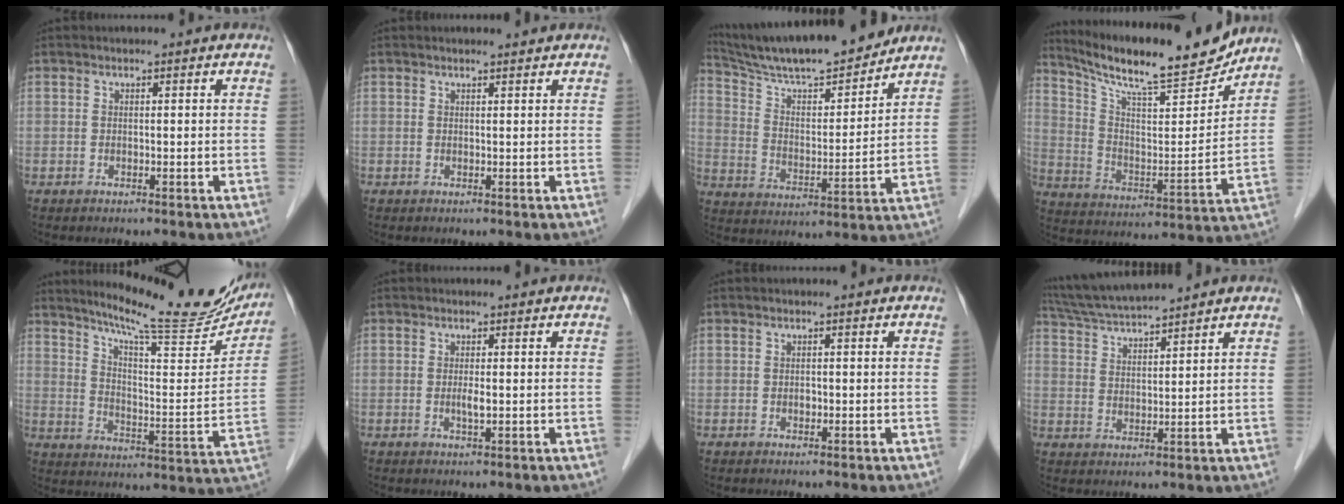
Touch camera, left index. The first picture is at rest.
{"total": 0.9, "force": [0.9, -0.1, 0.1], "torque": [-0.006, -0.002, 0.013]}
{"total": 17.1, "force": [15.6, 1.3, 6.9], "torque": [-0.127, -0.004, 0.261]}
{"total": 18.4, "force": [16.5, 1.7, 8.1], "torque": [-0.150, -0.018, 0.262]}
{"total": 20.8, "force": [18.3, 2.3, 9.6], "torque": [-0.143, -0.046, 0.247]}
{"total": 1.3, "force": [-0.2, 0.1, 1.3], "torque": [-0.026, -0.005, -0.005]}
{"total": 0.6, "force": [-0.4, 0.4, 0.3], "torque": [-0.004, -0.002, -0.009]}
{"total": 9.3, "force": [8.6, -0.7, 3.4], "torque": [-0.067, 0.021, 0.156]}